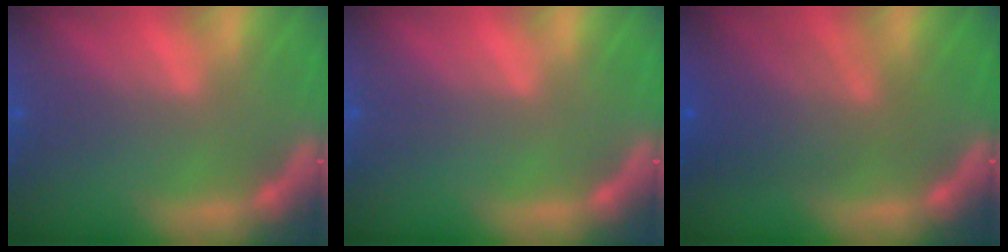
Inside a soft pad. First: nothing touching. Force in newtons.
{"total": 0.0}
{"total": 6.0}